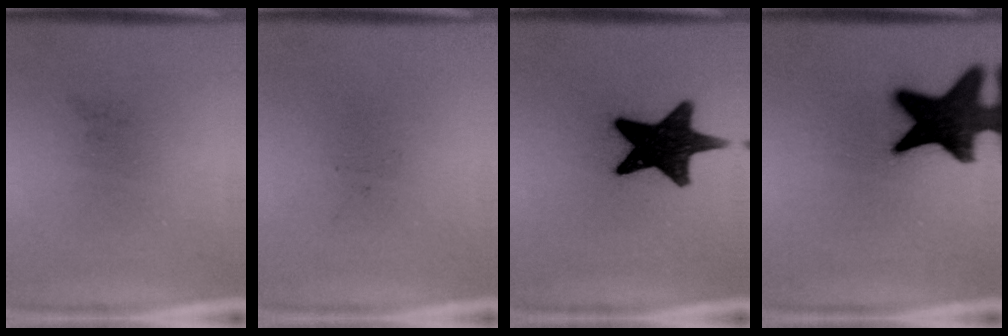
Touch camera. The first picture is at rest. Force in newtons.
{"total": 0.0}
{"total": 15.5}
{"total": 19.3}